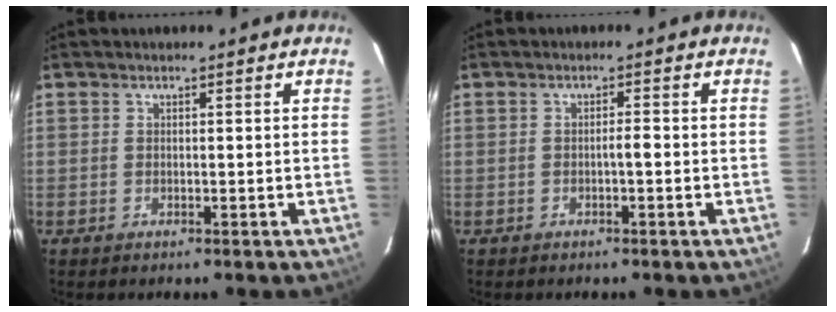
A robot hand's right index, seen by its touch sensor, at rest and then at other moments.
{"total": 1.1, "force": [-0.4, 0.0, 1.0], "torque": [-0.015, 0.004, -0.007]}